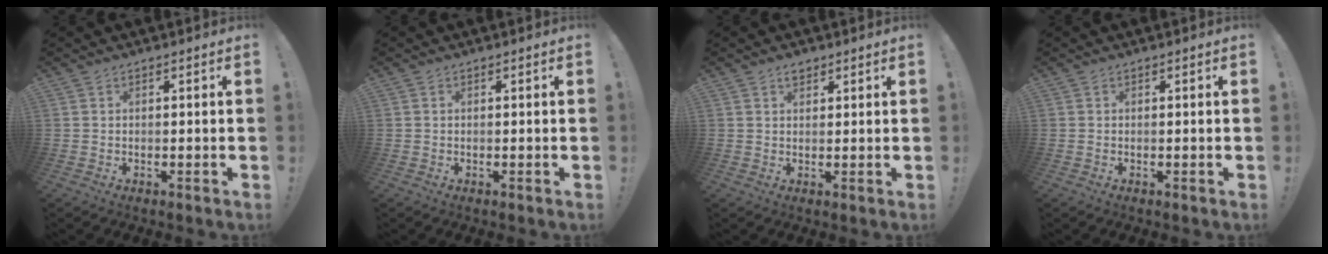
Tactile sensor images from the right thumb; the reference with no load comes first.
{"total": 0.0}
{"total": 2.4, "force": [1.6, 1.5, 0.9], "torque": [-0.009, -0.005, 0.028]}
{"total": 0.0}